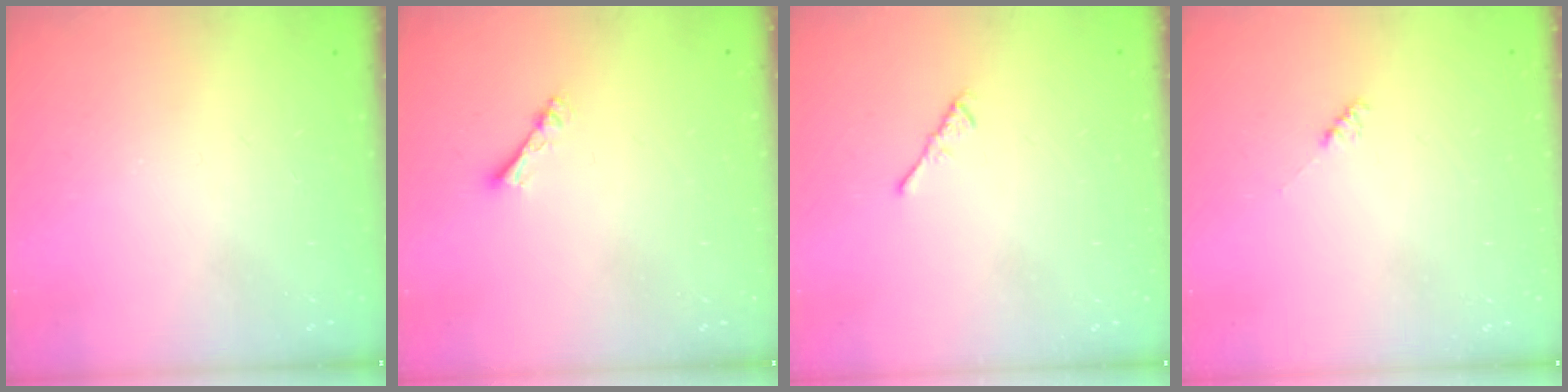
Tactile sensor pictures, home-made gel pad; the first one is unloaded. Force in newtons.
{"total": 2.4, "press": 2.4, "slide": 0.4}
{"total": 1.1, "press": 1.0, "slide": 0.4}
{"total": 2.1, "press": 2.0, "slide": 0.5}